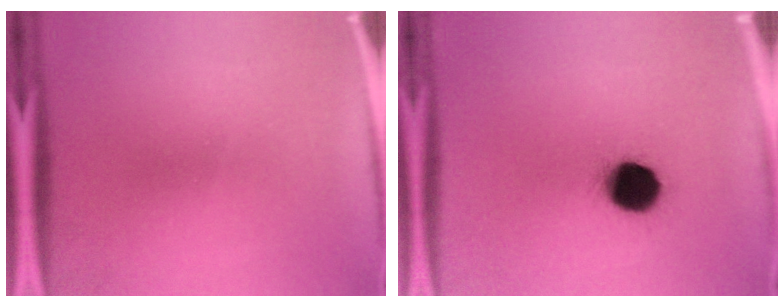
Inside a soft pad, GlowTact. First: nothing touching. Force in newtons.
{"total": 11.5}